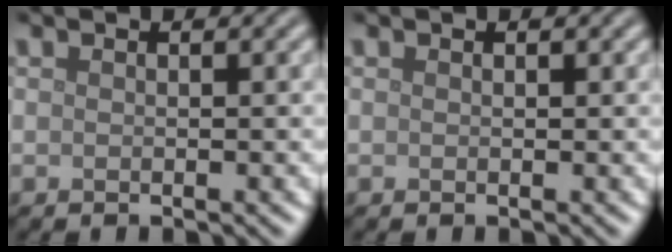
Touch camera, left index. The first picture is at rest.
{"total": 0.0}